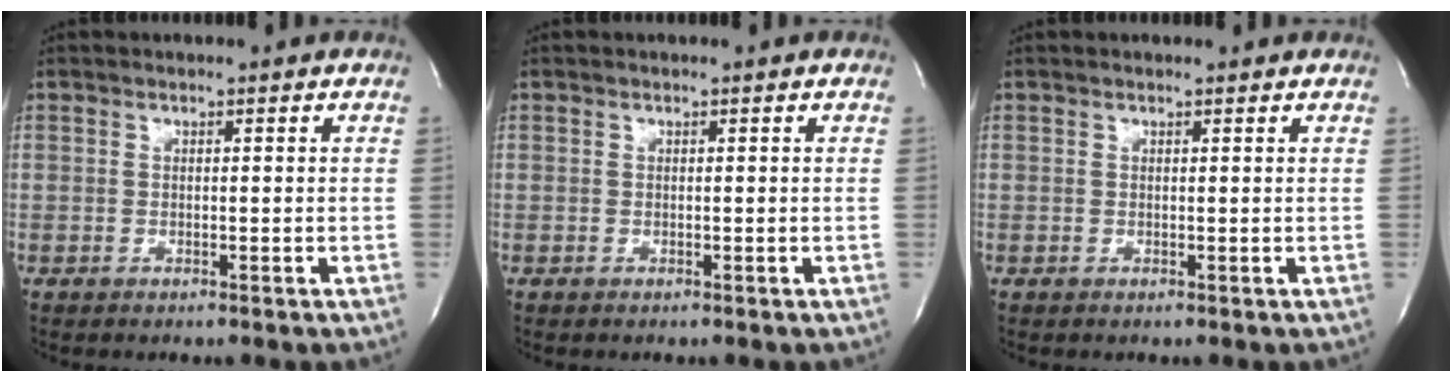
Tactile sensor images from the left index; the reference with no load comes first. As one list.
[{"total": 0.0}, {"total": 0.6, "force": [0.6, 0.0, 0.1], "torque": [-0.009, 0.002, 0.005]}]